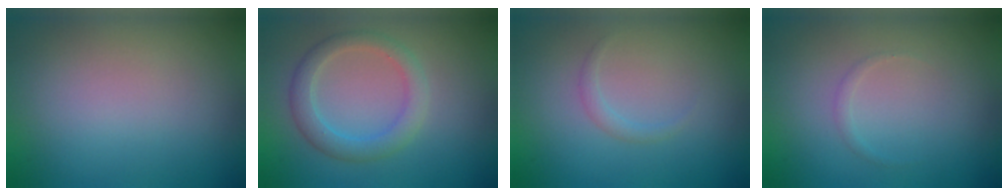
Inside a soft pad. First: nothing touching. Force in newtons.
{"total": 3.0, "press": 2.9, "slide": 0.3}
{"total": 0.8, "press": 0.8, "slide": 0.1}
{"total": 0.5, "press": 0.5, "slide": 0.0}